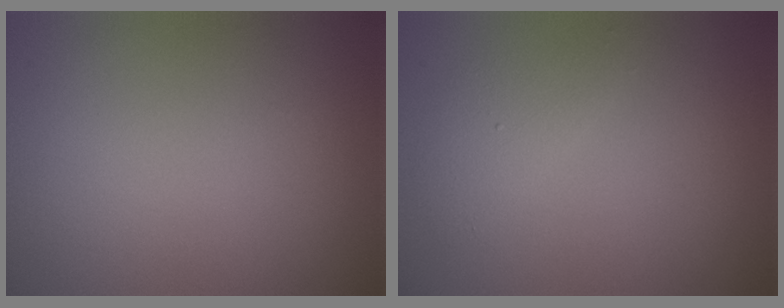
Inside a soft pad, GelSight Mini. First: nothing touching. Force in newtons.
{"total": 1.7, "press": 1.7, "slide": 0.2}